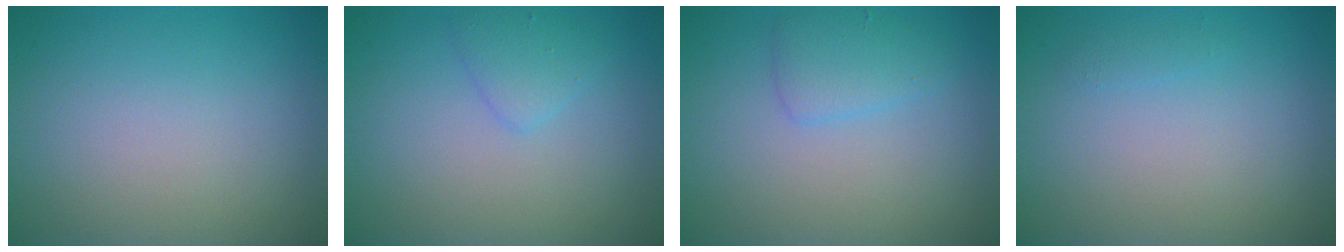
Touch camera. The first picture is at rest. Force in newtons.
{"total": 1.7, "press": 1.6, "slide": 0.1}
{"total": 2.1, "press": 2.1, "slide": 0.1}
{"total": 0.5, "press": 0.5, "slide": 0.1}